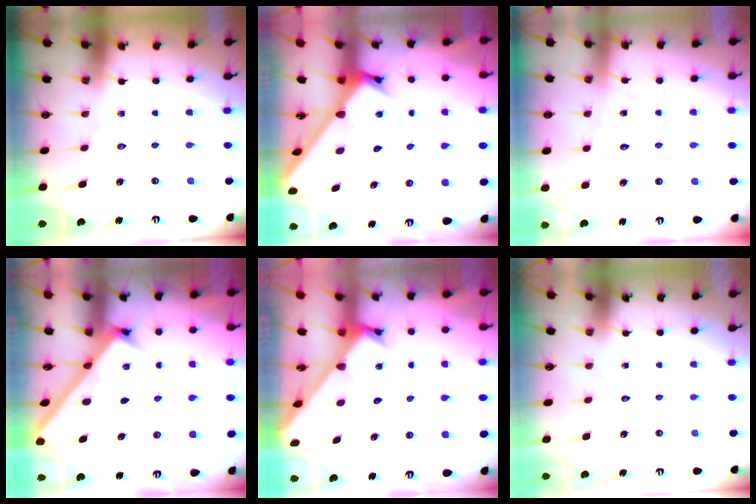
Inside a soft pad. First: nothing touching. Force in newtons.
{"total": 2.5, "press": 2.5, "slide": 0.3}
{"total": 5.3, "press": 5.3, "slide": 0.4}
{"total": 2.8, "press": 2.8, "slide": 0.4}
{"total": 2.1, "press": 2.1, "slide": 0.2}
{"total": 1.6, "press": 1.6, "slide": 0.1}